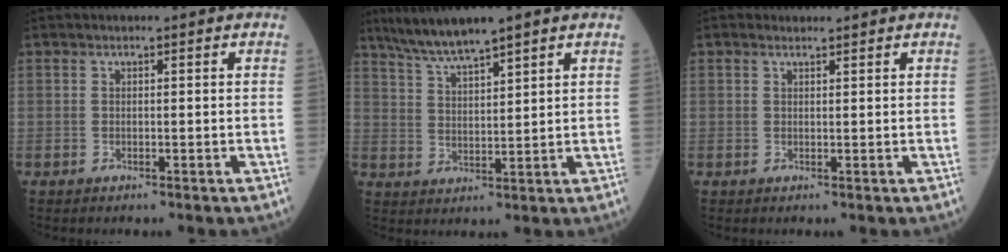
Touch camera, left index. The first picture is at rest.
{"total": 7.7, "force": [6.4, 0.1, 4.4], "torque": [-0.090, 0.014, 0.122]}
{"total": 0.9, "force": [0.9, 0.2, 0.1], "torque": [-0.012, 0.005, 0.015]}